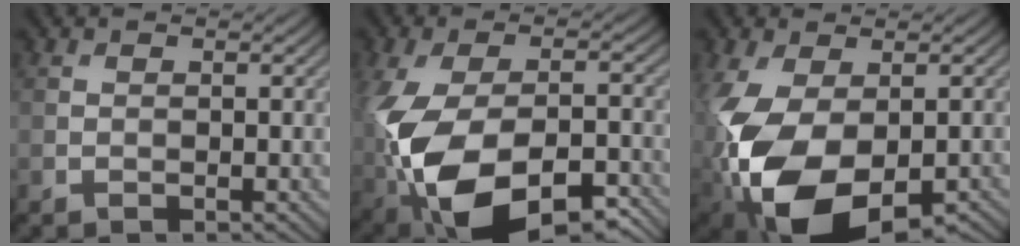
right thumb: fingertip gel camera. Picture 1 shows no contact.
{"total": 15.7, "force": [-6.3, 8.6, 11.6], "torque": [-0.241, -0.058, -0.097]}
{"total": 13.2, "force": [-3.8, 8.1, 9.8], "torque": [-0.219, -0.052, -0.045]}